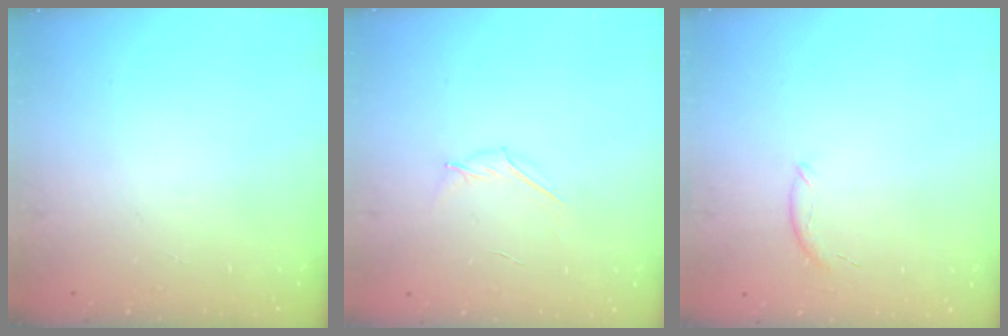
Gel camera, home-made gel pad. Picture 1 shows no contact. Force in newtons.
{"total": 2.9, "press": 2.8, "slide": 0.9}
{"total": 6.5, "press": 6.4, "slide": 1.4}